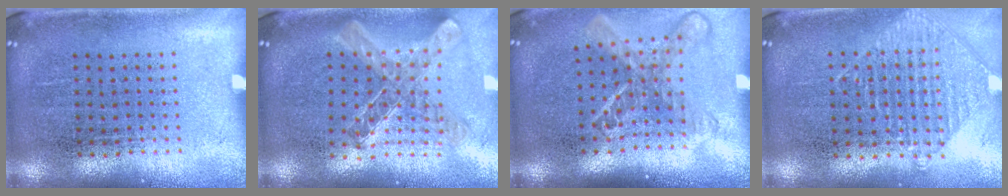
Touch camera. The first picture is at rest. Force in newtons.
{"total": 1.1, "press": 1.0, "slide": 0.2}
{"total": 1.8, "press": 1.3, "slide": 1.2}
{"total": 0.9, "press": 0.9, "slide": 0.1}